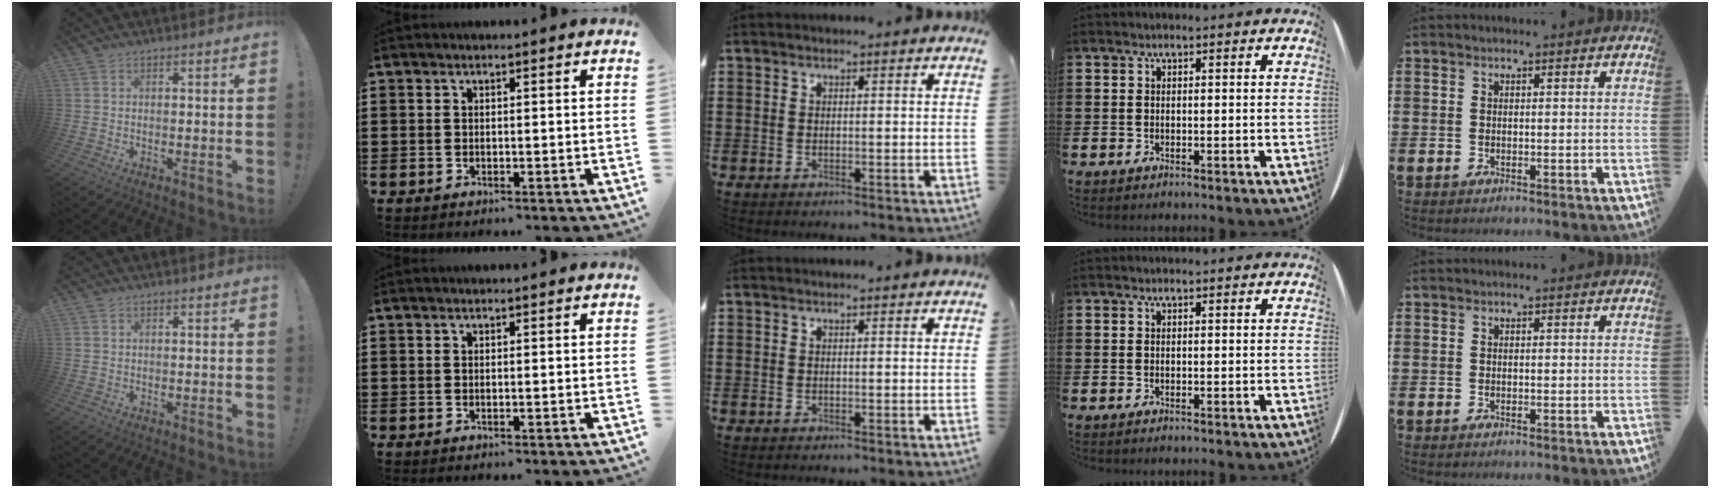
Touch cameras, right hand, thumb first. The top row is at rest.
{}